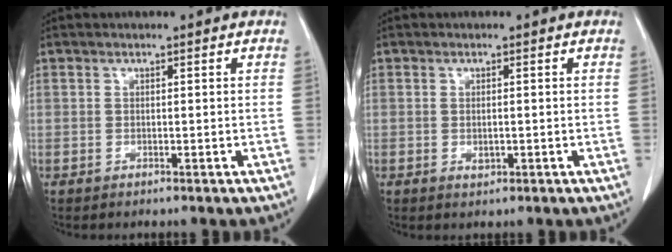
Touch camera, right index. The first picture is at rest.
{"total": 1.2, "force": [-0.2, 0.7, 0.9], "torque": [-0.018, -0.003, -0.001]}